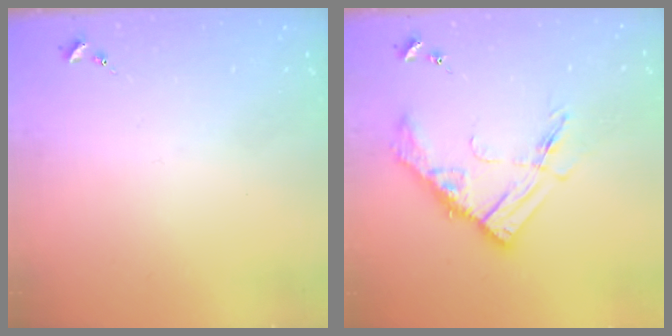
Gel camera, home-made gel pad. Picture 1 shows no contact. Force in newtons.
{"total": 14.1, "press": 14.0, "slide": 1.1}